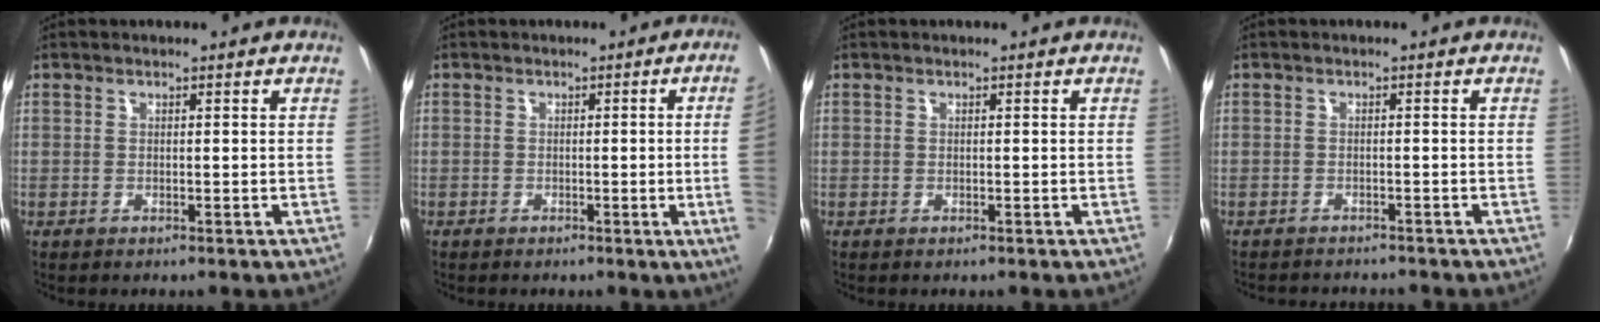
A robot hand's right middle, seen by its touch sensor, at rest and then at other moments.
{"total": 6.7, "force": [-0.2, -1.9, 6.4], "torque": [-0.083, -0.009, 0.000]}
{"total": 0.0}
{"total": 4.7, "force": [-4.4, 0.8, 1.4], "torque": [-0.039, -0.012, -0.064]}